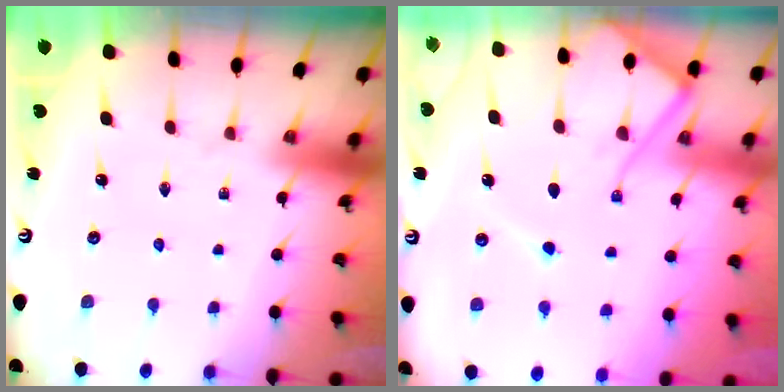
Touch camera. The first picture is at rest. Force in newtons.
{"total": 10.2, "press": 10.1, "slide": 1.2}